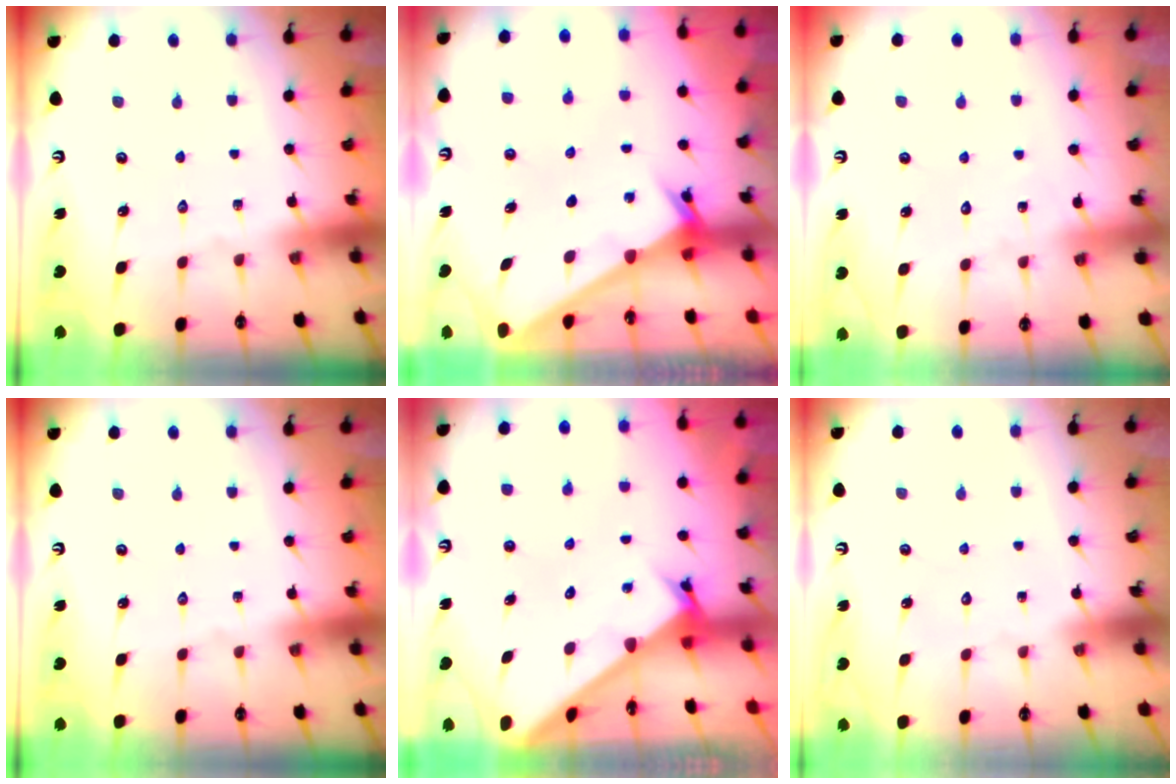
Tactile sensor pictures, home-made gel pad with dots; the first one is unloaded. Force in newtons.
{"total": 2.5, "press": 2.5, "slide": 0.2}
{"total": 6.2, "press": 6.2, "slide": 0.7}
{"total": 0.0}
{"total": 2.6, "press": 2.5, "slide": 0.3}
{"total": 1.6, "press": 1.6, "slide": 0.1}